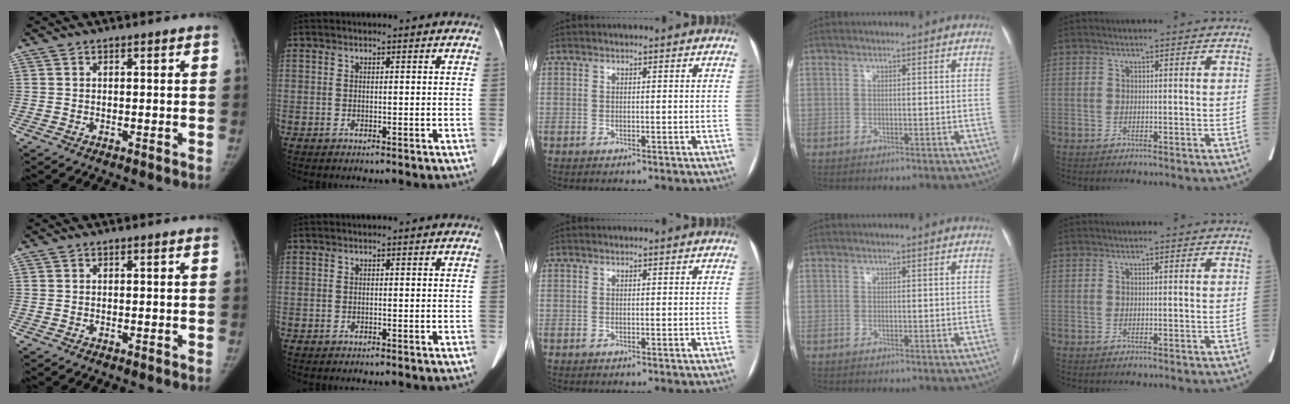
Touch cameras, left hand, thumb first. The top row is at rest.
{}